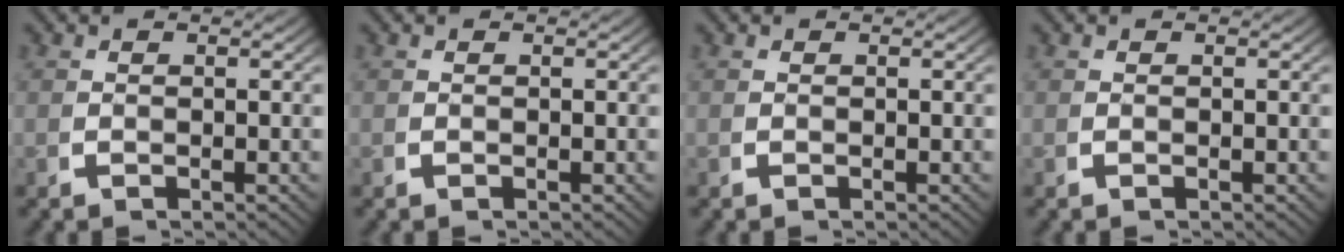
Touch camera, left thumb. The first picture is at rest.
{"total": 0.0}
{"total": 0.0}
{"total": 0.0}